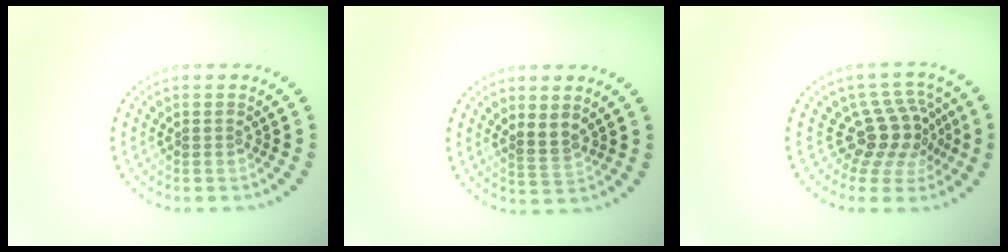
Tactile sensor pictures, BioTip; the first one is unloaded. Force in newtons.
{"total": 1.7, "press": 1.5, "slide": 0.9}
{"total": 4.3, "press": 3.1, "slide": 3.0}